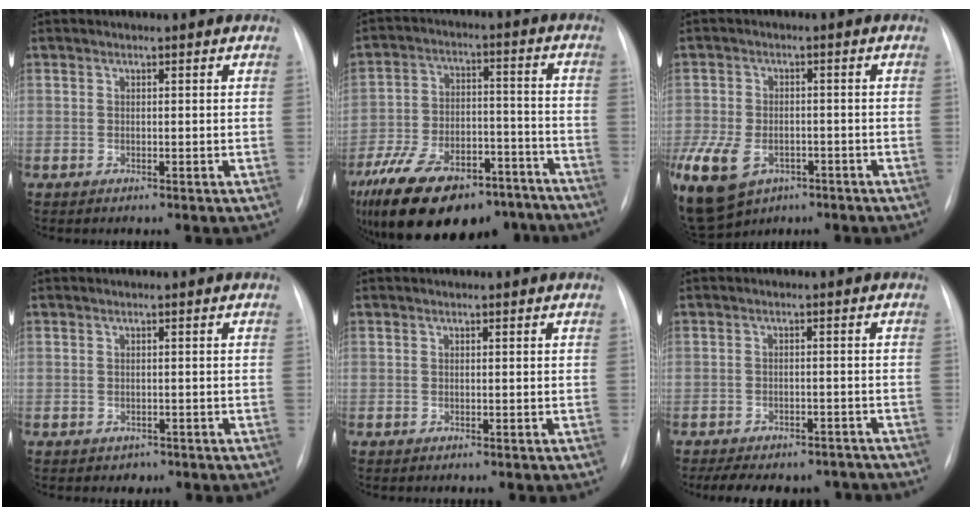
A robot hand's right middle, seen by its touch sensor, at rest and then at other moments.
{"total": 26.3, "force": [-19.1, 11.6, 13.8], "torque": [-0.271, -0.004, -0.288]}
{"total": 26.7, "force": [-12.4, 19.5, 13.4], "torque": [-0.427, -0.024, -0.189]}
{"total": 1.3, "force": [-0.8, 1.1, 0.2], "torque": [-0.003, 0.002, -0.008]}
{"total": 0.0}
{"total": 12.8, "force": [-10.6, 5.6, 4.3], "torque": [-0.080, 0.011, -0.127]}